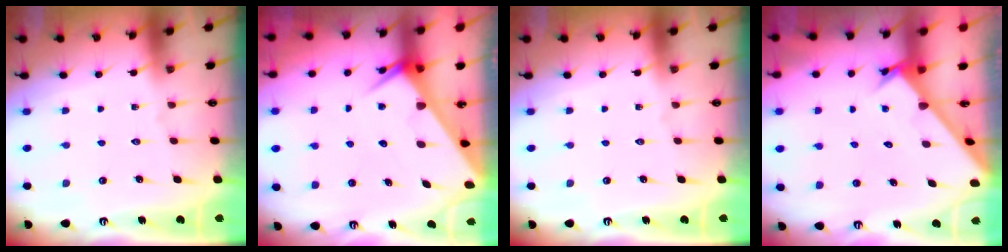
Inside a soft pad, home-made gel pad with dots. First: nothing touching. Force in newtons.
{"total": 4.8, "press": 4.7, "slide": 0.4}
{"total": 0.0}
{"total": 2.5, "press": 2.5, "slide": 0.1}